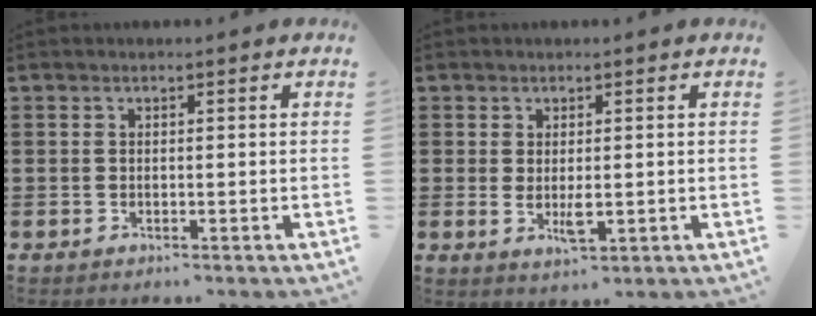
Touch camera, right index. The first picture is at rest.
{"total": 3.2, "force": [-0.1, 1.1, 3.0], "torque": [-0.045, -0.004, -0.002]}